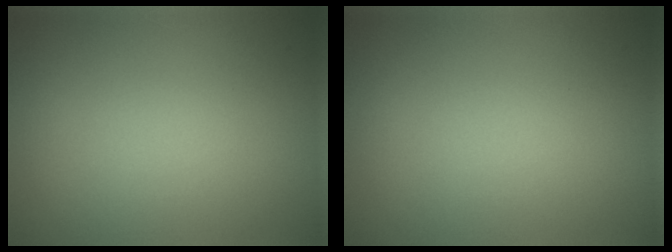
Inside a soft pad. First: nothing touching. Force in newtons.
{"total": 0.0}